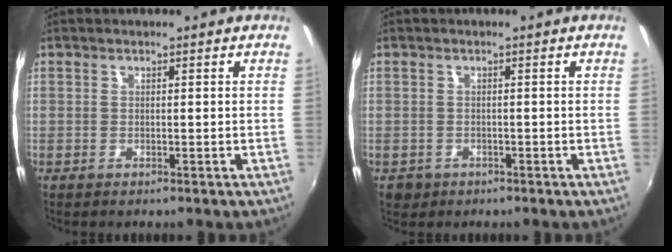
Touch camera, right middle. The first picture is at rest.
{"total": 2.7, "force": [-1.1, 2.3, 0.8], "torque": [-0.023, -0.005, -0.015]}